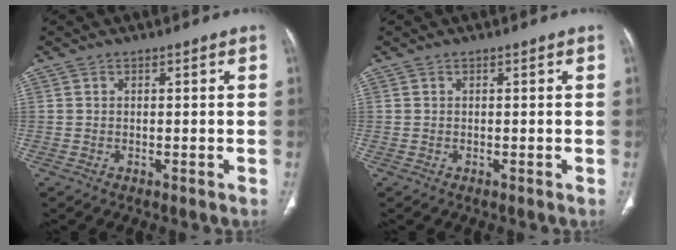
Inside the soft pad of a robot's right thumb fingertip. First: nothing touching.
{"total": 0.0}